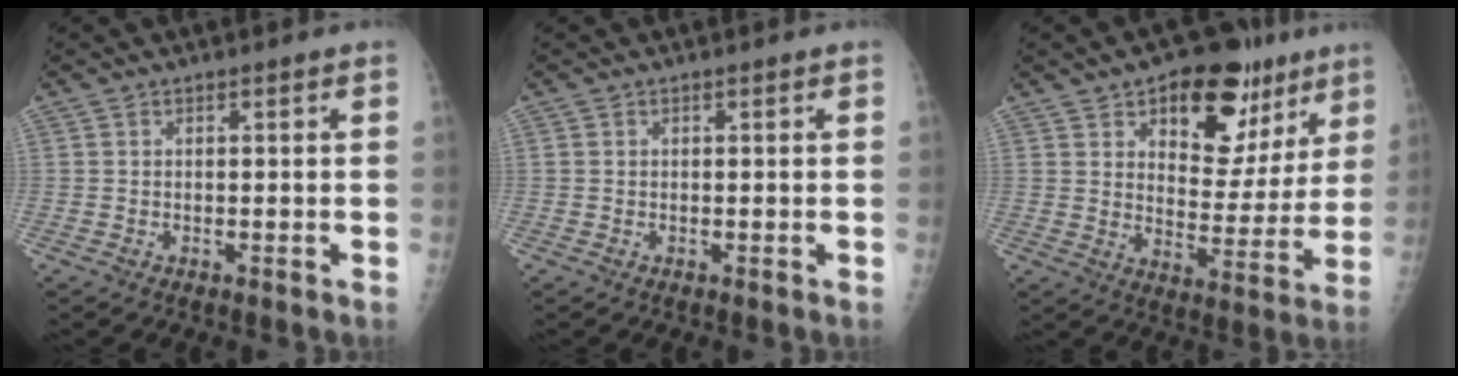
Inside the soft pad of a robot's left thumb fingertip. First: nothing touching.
{"total": 0.0}
{"total": 18.2, "force": [9.9, 10.2, 11.3], "torque": [-0.092, -0.041, 0.142]}